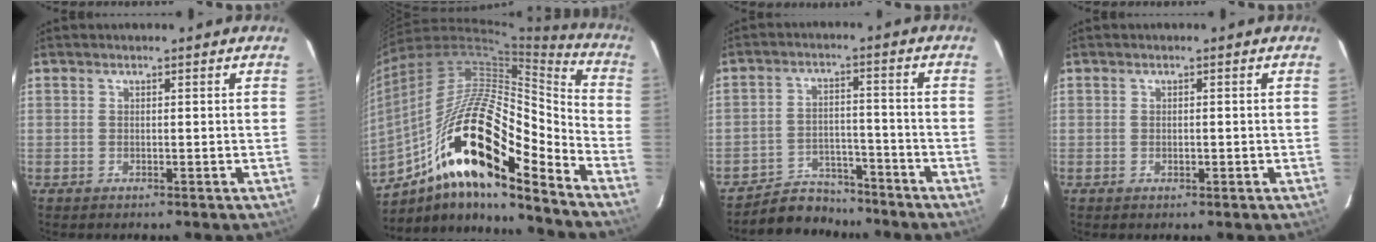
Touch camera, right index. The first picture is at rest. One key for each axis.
{"total": 23.0, "fx": -12.3, "fy": 5.3, "fz": 18.7, "tx": -0.331, "ty": 0.014, "tz": -0.207}
{"total": 7.2, "fx": -6.6, "fy": 2.8, "fz": -0.6, "tx": 0.020, "ty": 0.026, "tz": -0.110}
{"total": 0.7, "fx": -0.2, "fy": 0.4, "fz": 0.6, "tx": -0.012, "ty": 0.000, "tz": -0.002}